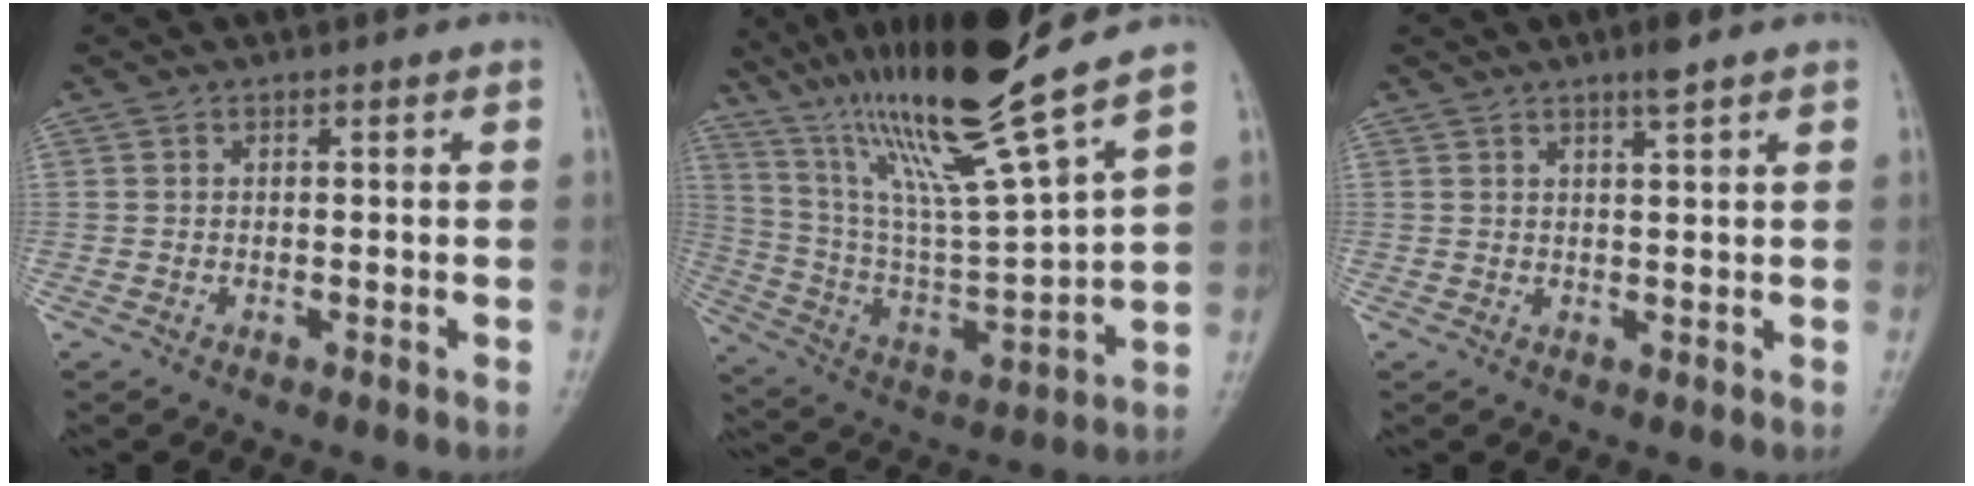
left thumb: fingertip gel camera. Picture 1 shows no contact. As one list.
[{"total": 22.1, "force": [15.9, 0.5, 15.3], "torque": [-0.261, -0.065, 0.298]}, {"total": 2.6, "force": [1.8, 0.2, 1.9], "torque": [-0.032, -0.011, 0.030]}]